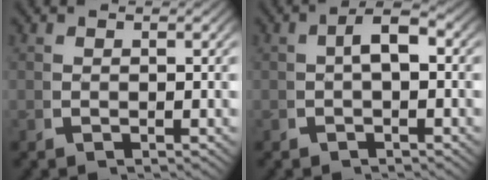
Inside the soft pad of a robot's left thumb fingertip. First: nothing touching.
{"total": 2.6, "force": [-0.1, 1.3, 2.3], "torque": [-0.042, 0.004, -0.004]}